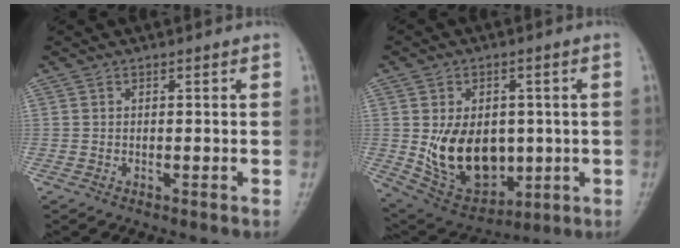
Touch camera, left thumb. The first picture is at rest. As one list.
[{"total": 14.9, "force": [-0.6, 10.5, 10.5], "torque": [-0.132, -0.012, 0.022]}]